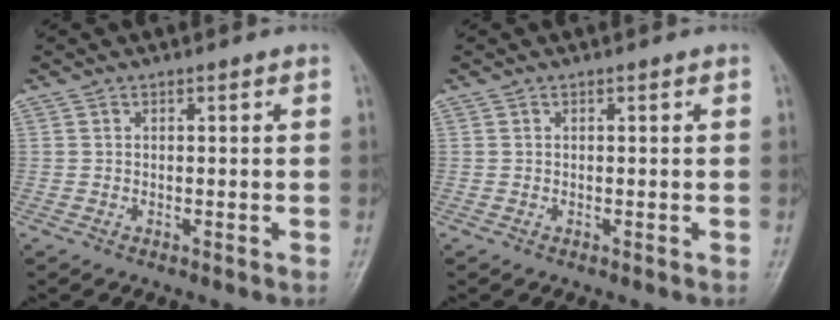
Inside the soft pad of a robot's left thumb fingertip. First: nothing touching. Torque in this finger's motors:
{"motor_torque": [-0.13, -0.03, -0.07, 0.07, 0.00]}